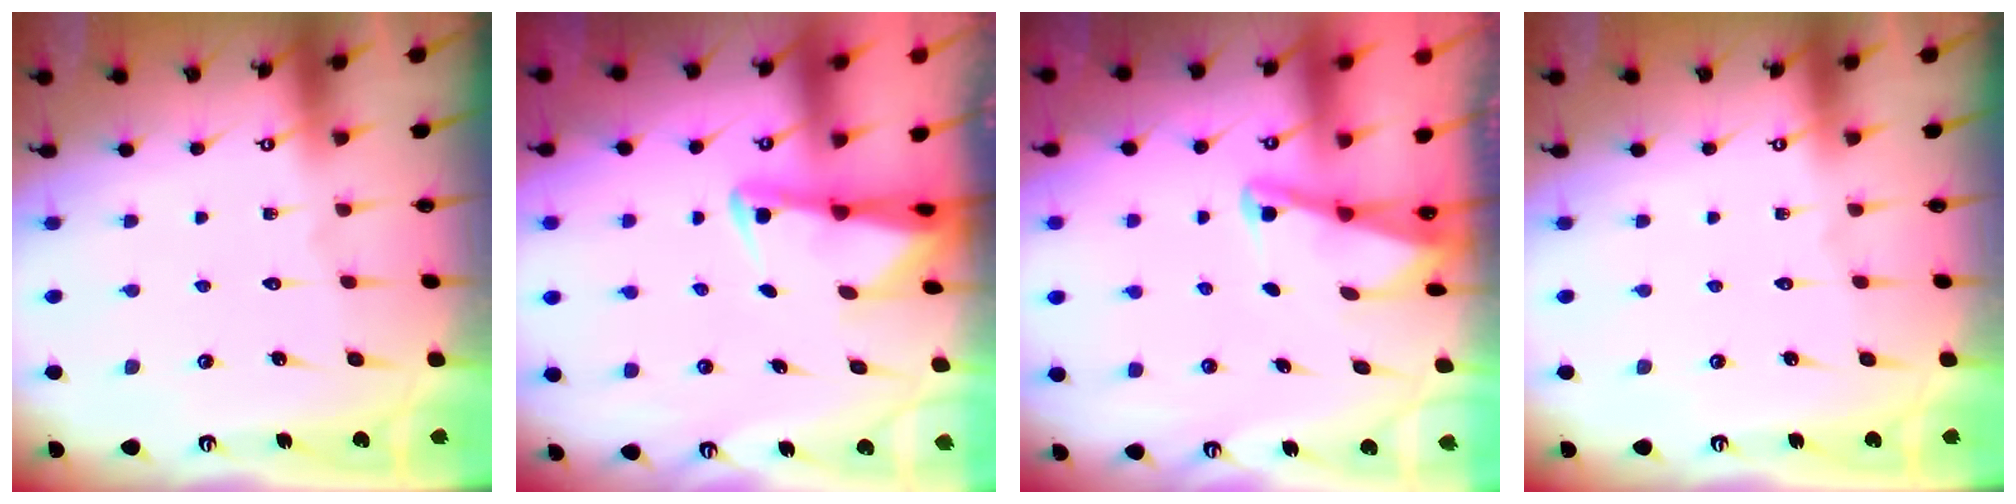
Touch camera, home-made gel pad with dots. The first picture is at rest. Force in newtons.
{"total": 2.3, "press": 2.3, "slide": 0.4}
{"total": 2.1, "press": 2.0, "slide": 0.3}
{"total": 0.0}